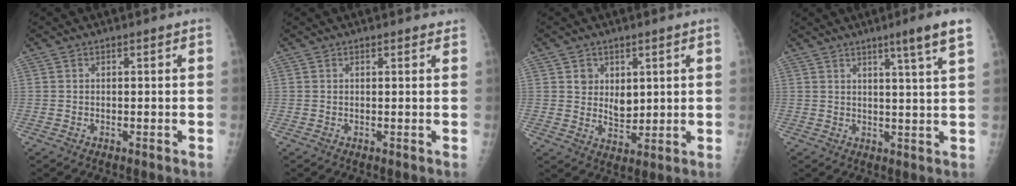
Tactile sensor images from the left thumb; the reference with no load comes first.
{"total": 0.6, "force": [0.6, 0.3, 0.1], "torque": [0.001, -0.003, 0.004]}
{"total": 5.5, "force": [1.6, 4.4, 2.8], "torque": [-0.017, -0.015, 0.034]}
{"total": 6.7, "force": [3.9, -0.9, 5.4], "torque": [-0.078, -0.023, 0.056]}